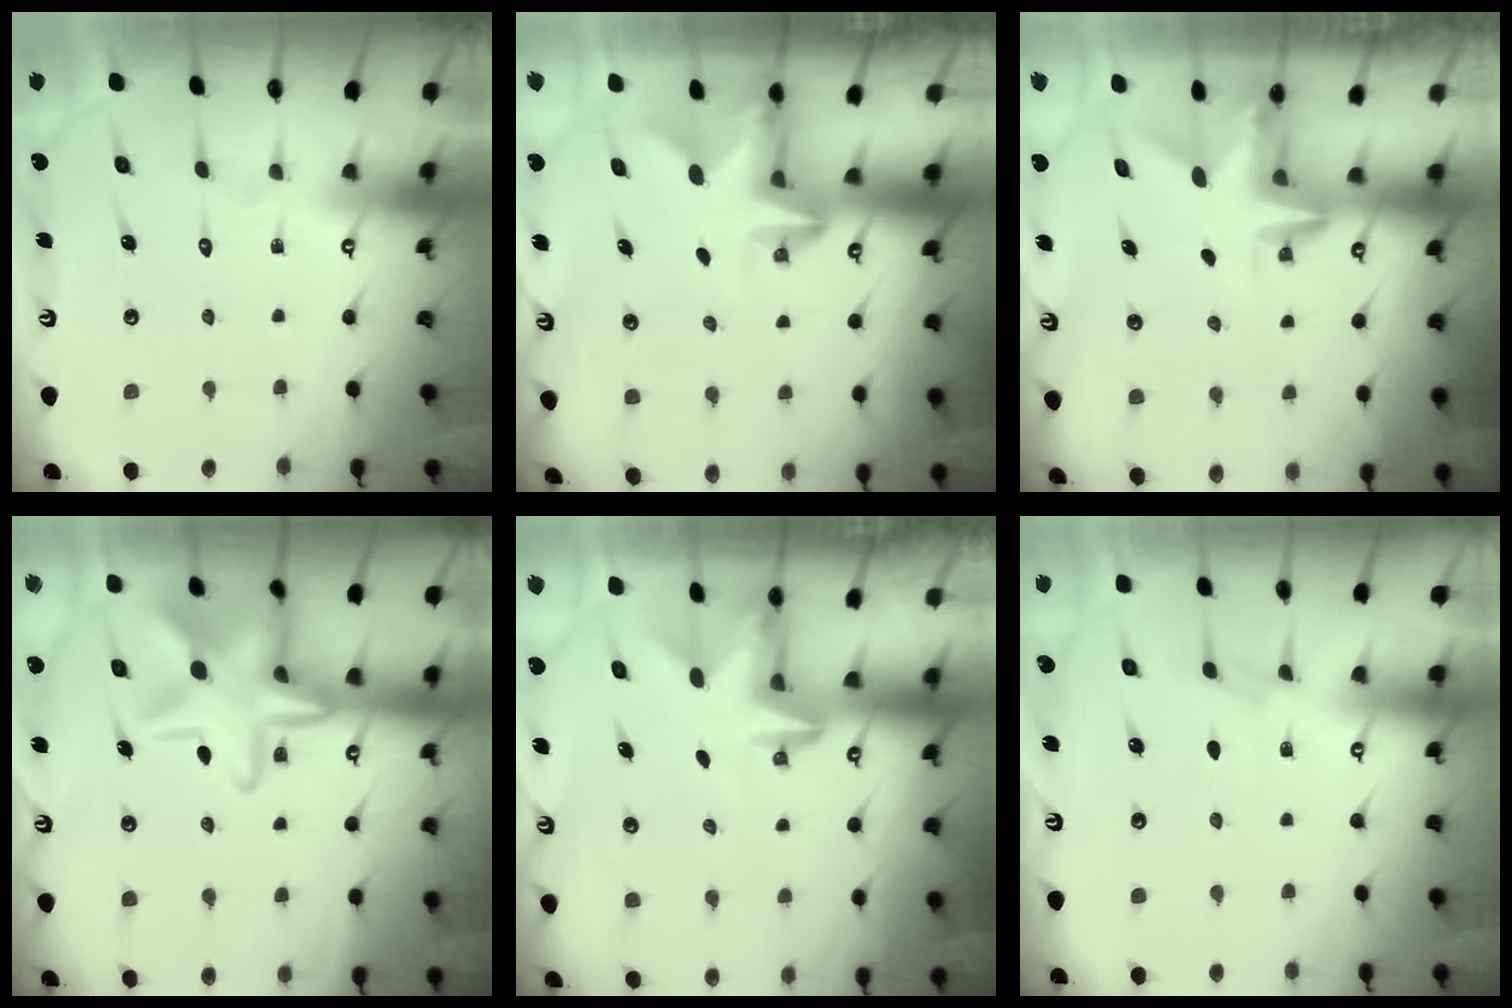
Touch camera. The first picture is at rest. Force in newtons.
{"total": 2.7, "press": 2.7, "slide": 0.5}
{"total": 3.0, "press": 3.0, "slide": 0.2}
{"total": 17.8, "press": 17.7, "slide": 0.9}
{"total": 3.0, "press": 2.9, "slide": 0.7}
{"total": 1.5, "press": 1.4, "slide": 0.3}